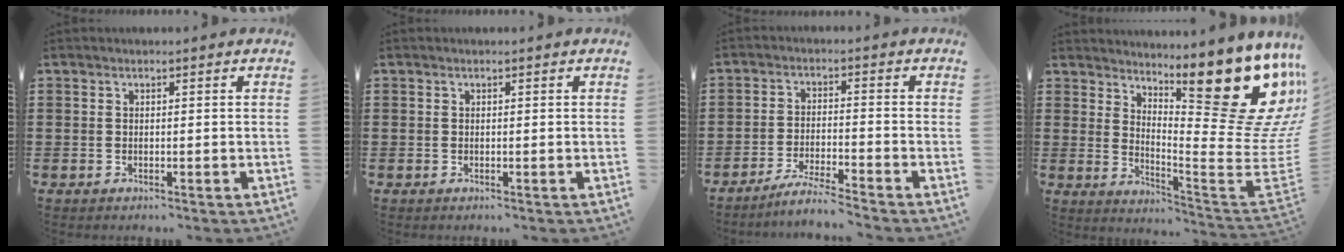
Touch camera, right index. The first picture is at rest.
{"total": 0.0}
{"total": 4.3, "force": [-4.0, -0.6, 1.5], "torque": [-0.034, -0.010, -0.080]}
{"total": 18.9, "force": [10.2, 6.3, 14.6], "torque": [-0.200, -0.086, 0.164]}